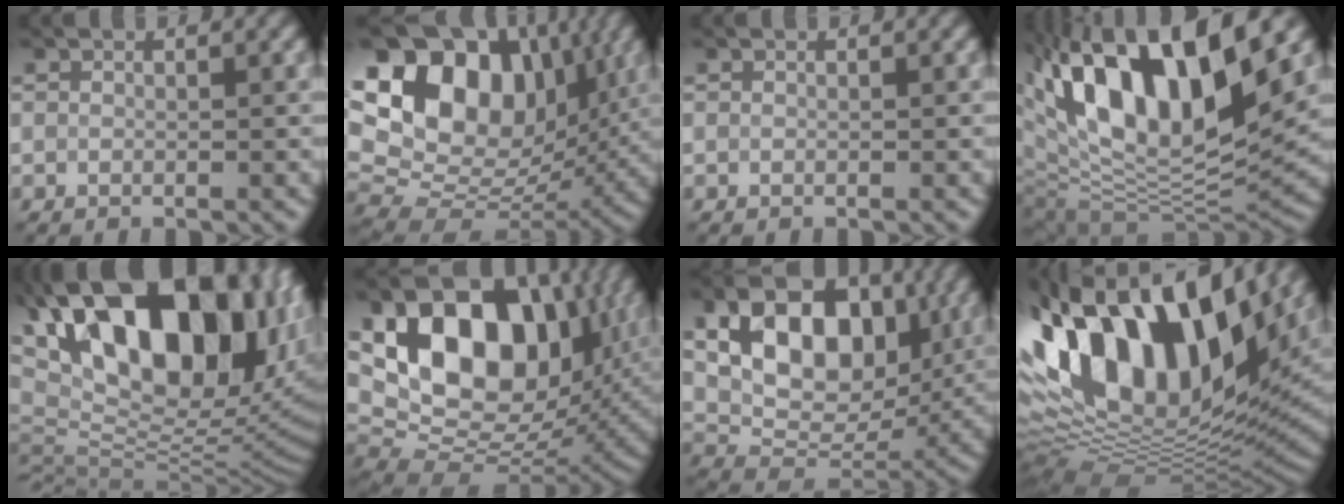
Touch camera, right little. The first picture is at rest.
{"total": 18.8, "force": [7.1, 12.7, 11.9], "torque": [-0.233, 0.062, 0.132]}
{"total": 0.0}
{"total": 16.3, "force": [7.2, 6.3, 13.2], "torque": [-0.236, 0.030, 0.123]}
{"total": 20.8, "force": [9.4, 10.8, 15.1], "torque": [-0.249, 0.063, 0.167]}
{"total": 18.0, "force": [6.1, 11.3, 12.6], "torque": [-0.210, 0.035, 0.107]}
{"total": 11.9, "force": [3.7, 7.6, 8.3], "torque": [-0.139, 0.003, 0.066]}
{"total": 18.3, "force": [6.3, 9.3, 14.4], "torque": [-0.274, 0.030, 0.103]}